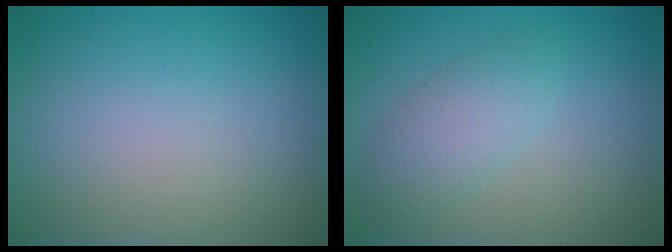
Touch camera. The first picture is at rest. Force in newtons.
{"total": 2.8, "press": 2.8, "slide": 0.1}